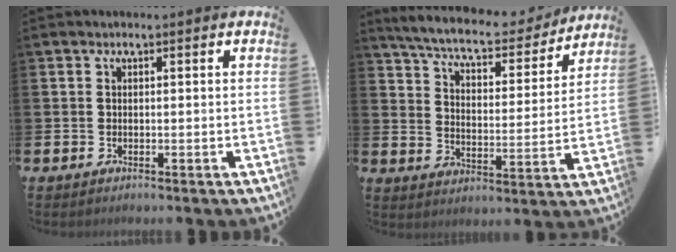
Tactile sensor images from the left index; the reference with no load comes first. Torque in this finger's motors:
{"motor_torque": [1.07, -1.07, 0.40, 0.14]}